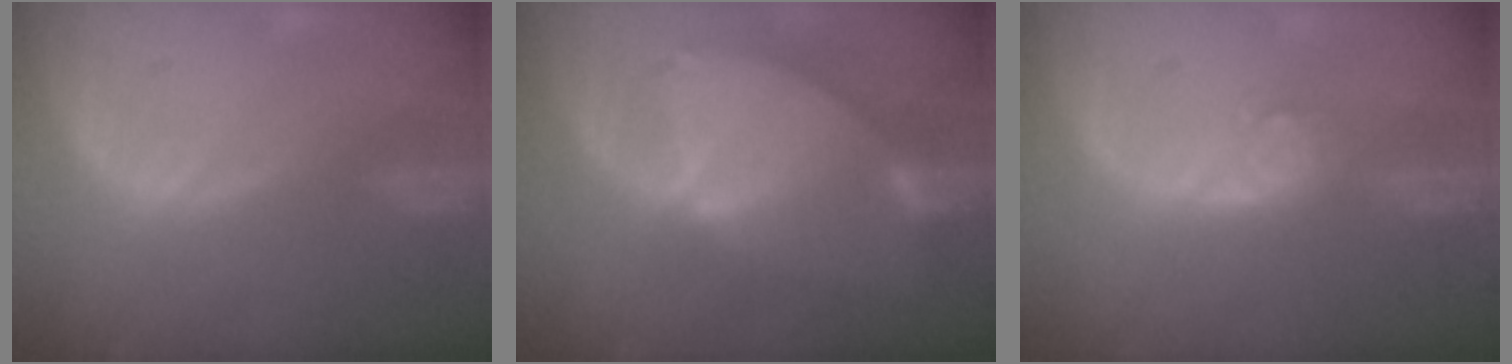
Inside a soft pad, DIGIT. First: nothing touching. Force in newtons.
{"total": 8.5, "press": 7.5, "slide": 4.0}
{"total": 3.9, "press": 3.6, "slide": 1.6}